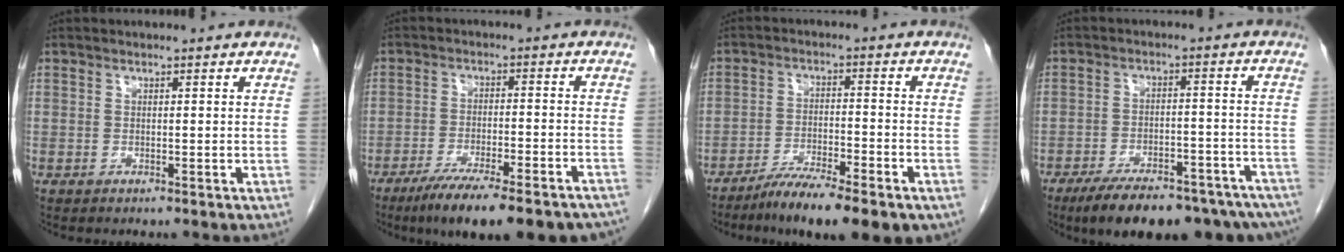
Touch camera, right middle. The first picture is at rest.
{"total": 18.2, "force": [-14.8, 2.7, 10.3], "torque": [-0.109, -0.009, -0.209]}
{"total": 11.2, "force": [-8.0, 1.7, 7.7], "torque": [-0.120, -0.017, -0.127]}
{"total": 21.1, "force": [-16.6, 6.7, 11.2], "torque": [-0.125, 0.005, -0.220]}